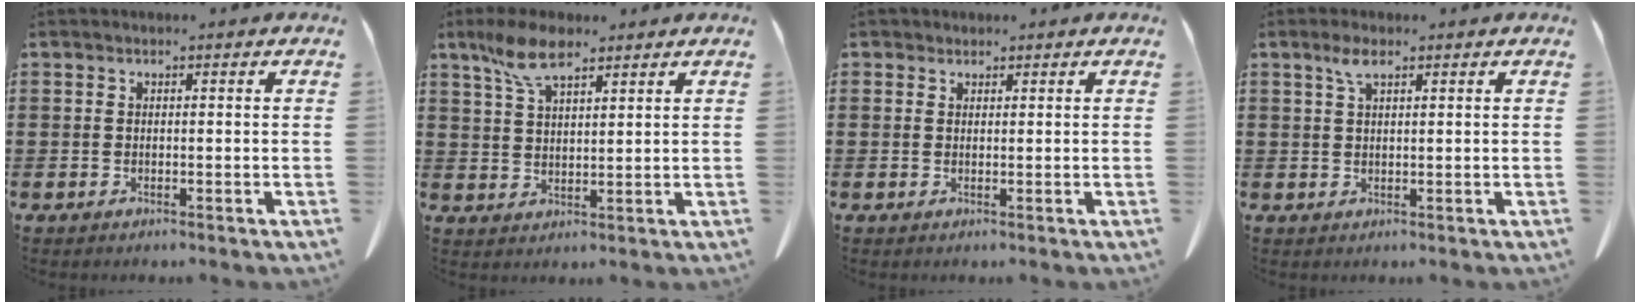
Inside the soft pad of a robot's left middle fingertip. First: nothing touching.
{"total": 6.9, "force": [4.5, 2.4, 4.6], "torque": [-0.109, -0.001, 0.082]}
{"total": 1.2, "force": [1.0, 0.6, 0.1], "torque": [-0.006, 0.002, 0.022]}
{"total": 2.8, "force": [1.6, 0.8, 2.1], "torque": [-0.047, 0.004, 0.028]}